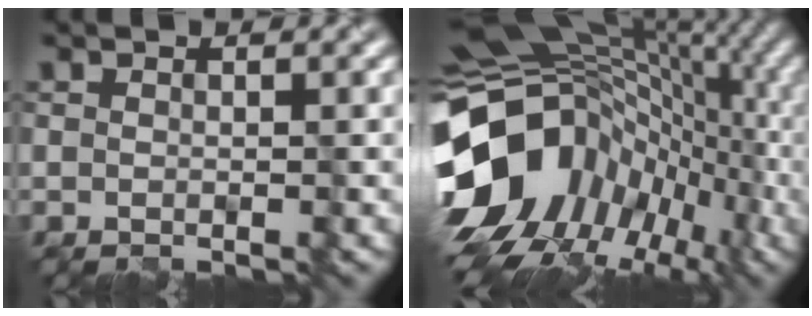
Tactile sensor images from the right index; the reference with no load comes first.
{"total": 14.3, "force": [-1.6, 11.3, 8.6], "torque": [-0.167, 0.003, -0.030]}